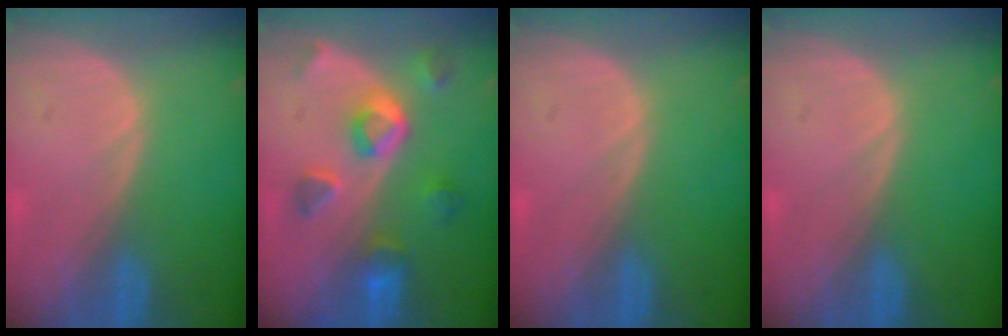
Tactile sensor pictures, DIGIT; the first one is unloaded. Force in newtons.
{"total": 7.8, "press": 7.0, "slide": 3.5}
{"total": 0.0}
{"total": 0.0}